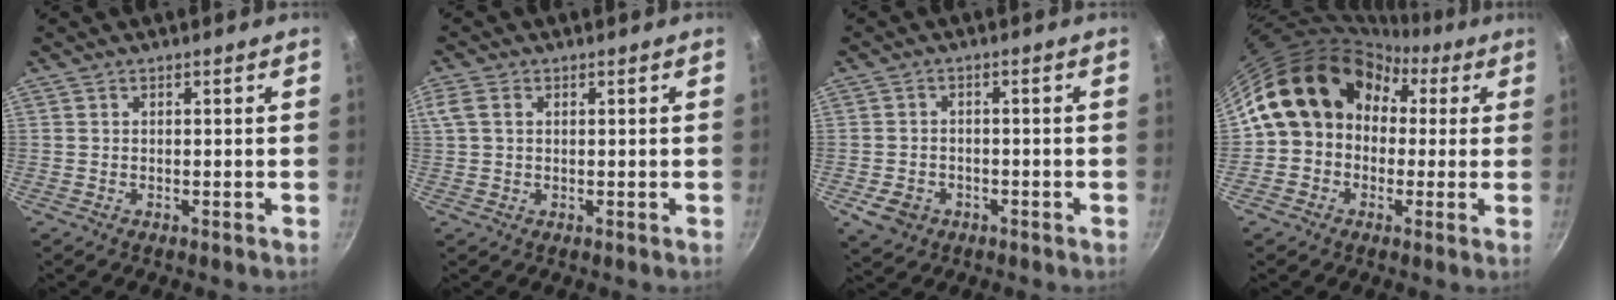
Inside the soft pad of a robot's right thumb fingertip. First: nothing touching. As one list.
[{"total": 3.1, "force": [0.9, 2.2, 2.0], "torque": [-0.041, 0.006, 0.017]}, {"total": 5.0, "force": [-2.0, 4.0, 2.3], "torque": [-0.040, 0.016, -0.025]}, {"total": 16.8, "force": [1.9, 14.1, 8.9], "torque": [-0.113, 0.056, 0.015]}]